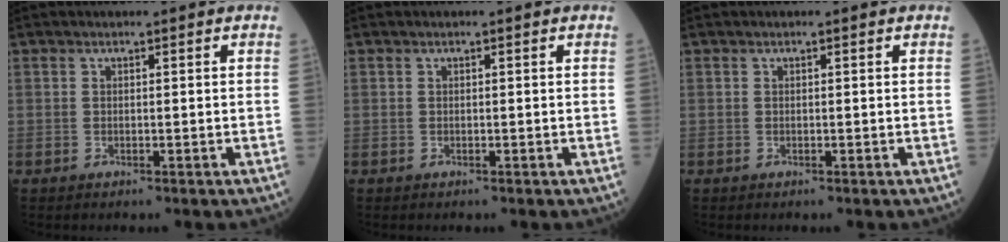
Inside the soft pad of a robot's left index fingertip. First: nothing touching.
{"total": 0.0}
{"total": 0.0}